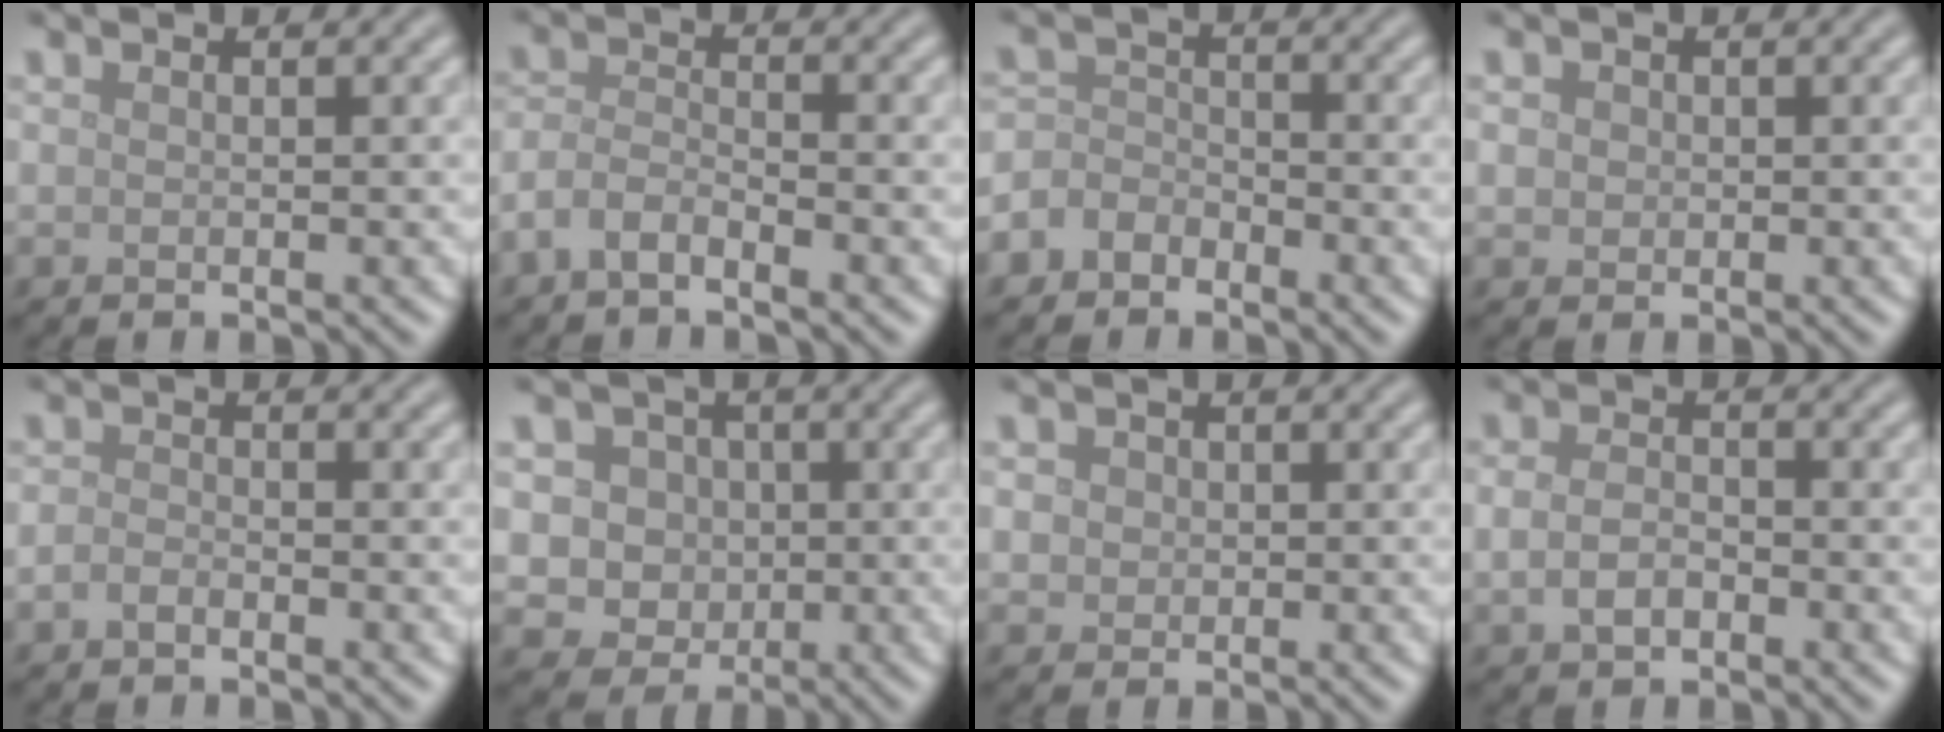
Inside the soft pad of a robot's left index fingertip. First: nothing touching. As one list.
[{"total": 2.6, "force": [-1.9, 0.9, 1.5], "torque": [-0.034, 0.006, -0.047]}, {"total": 2.7, "force": [-1.8, 1.9, 0.8], "torque": [-0.003, 0.006, -0.051]}, {"total": 1.2, "force": [0.3, 1.1, 0.4], "torque": [-0.002, 0.002, 0.004]}, {"total": 1.1, "force": [-0.7, 0.6, 0.6], "torque": [-0.013, 0.002, -0.018]}, {"total": 4.9, "force": [0.6, 4.4, 1.9], "torque": [-0.023, 0.009, -0.003]}, {"total": 2.2, "force": [0.8, 1.8, 0.9], "torque": [-0.017, 0.006, 0.016]}, {"total": 2.2, "force": [-0.6, 1.5, 1.5], "torque": [-0.035, -0.002, -0.015]}]